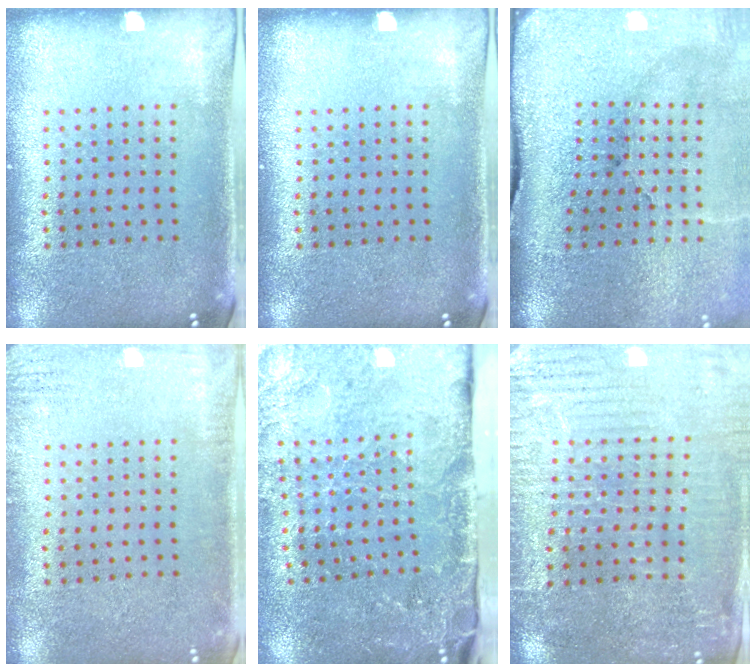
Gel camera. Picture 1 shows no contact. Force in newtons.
{"total": 0.0}
{"total": 5.0, "press": 4.0, "slide": 3.1}
{"total": 2.1, "press": 2.1, "slide": 0.2}
{"total": 3.4, "press": 3.3, "slide": 0.9}
{"total": 3.5, "press": 3.4, "slide": 0.7}